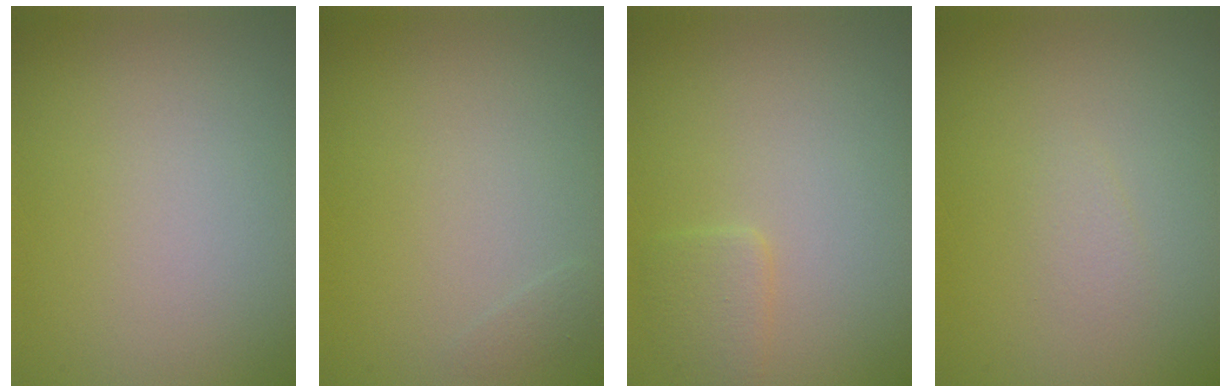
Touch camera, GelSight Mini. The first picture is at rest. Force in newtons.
{"total": 0.5, "press": 0.5, "slide": 0.1}
{"total": 1.4, "press": 1.4, "slide": 0.0}
{"total": 0.8, "press": 0.8, "slide": 0.1}